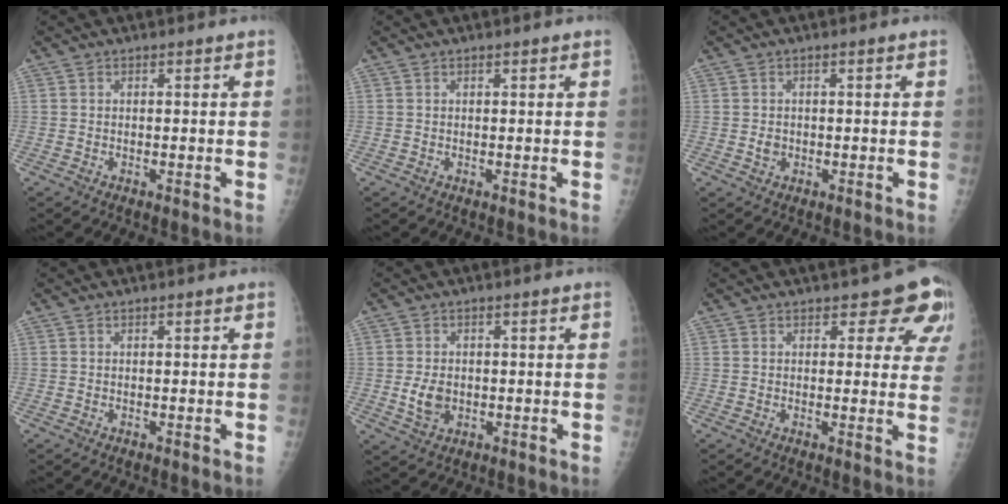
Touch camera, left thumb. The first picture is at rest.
{"total": 0.7, "force": [0.4, 0.2, 0.5], "torque": [-0.008, 0.001, 0.004]}
{"total": 1.4, "force": [-0.4, 1.3, 0.5], "torque": [-0.002, 0.001, -0.003]}
{"total": 0.0}
{"total": 4.2, "force": [-0.7, 3.2, 2.7], "torque": [-0.043, -0.005, -0.004]}
{"total": 8.1, "force": [5.5, 4.2, 4.3], "torque": [-0.003, -0.026, 0.048]}